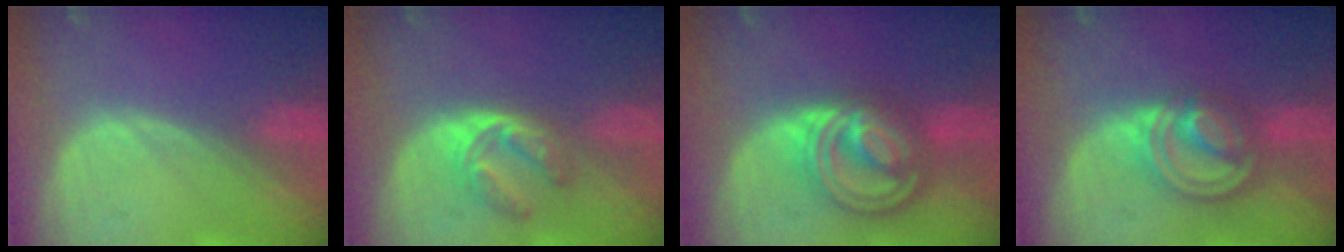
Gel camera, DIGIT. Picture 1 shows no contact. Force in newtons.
{"total": 5.2, "press": 4.8, "slide": 2.0}
{"total": 9.2, "press": 9.2, "slide": 0.6}
{"total": 8.2, "press": 6.9, "slide": 4.3}